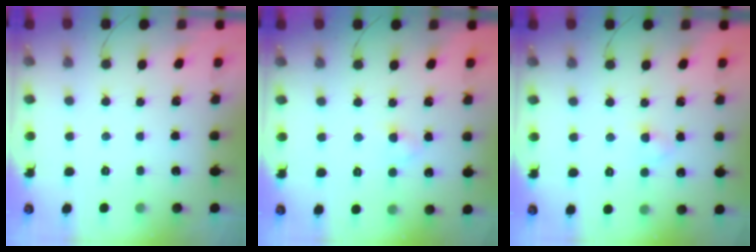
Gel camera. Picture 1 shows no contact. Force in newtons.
{"total": 2.5, "press": 2.3, "slide": 1.0}
{"total": 2.5, "press": 2.3, "slide": 1.0}